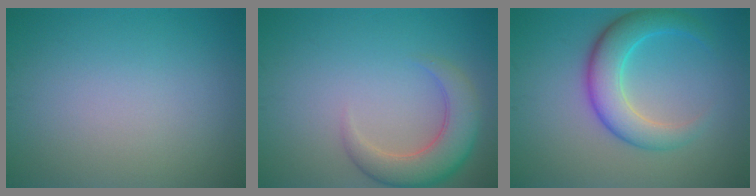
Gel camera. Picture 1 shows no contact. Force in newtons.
{"total": 4.7, "press": 4.7, "slide": 0.3}
{"total": 5.4, "press": 5.4, "slide": 0.1}